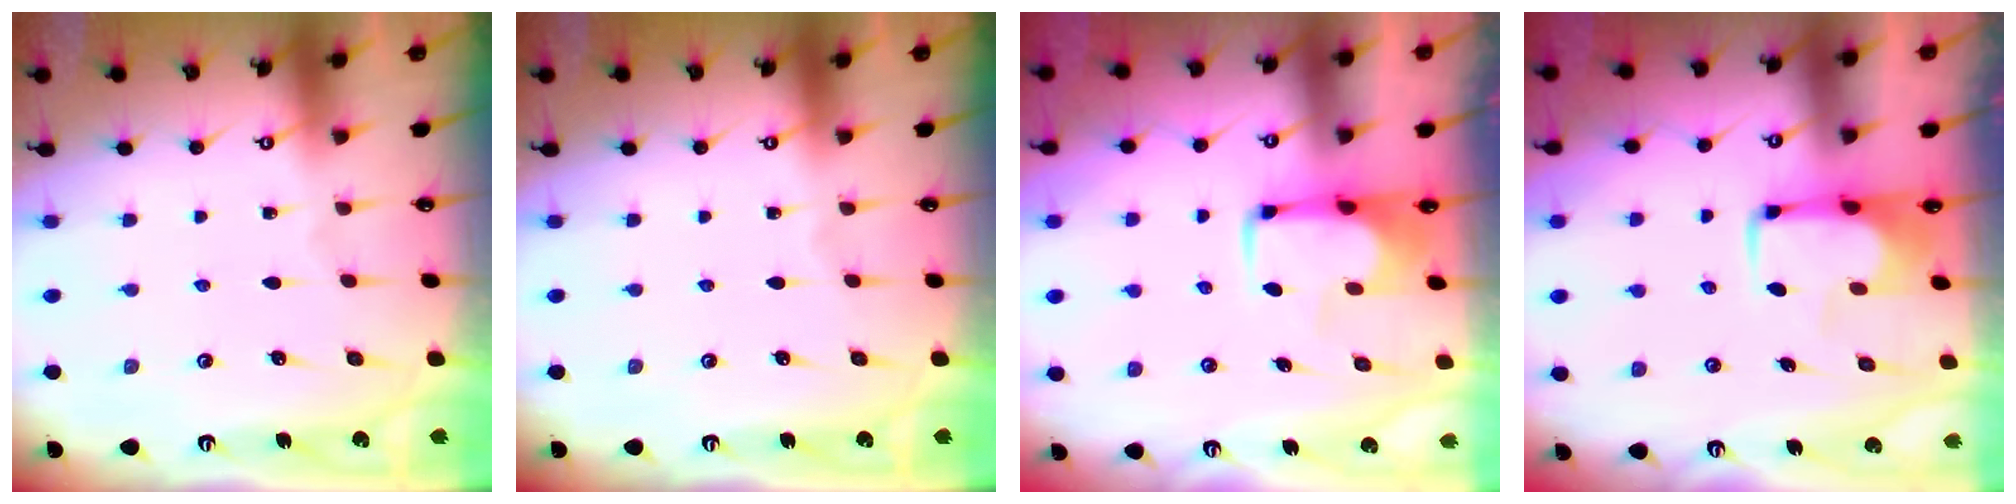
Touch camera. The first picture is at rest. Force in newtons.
{"total": 0.0}
{"total": 1.7, "press": 1.7, "slide": 0.4}
{"total": 1.7, "press": 1.7, "slide": 0.4}